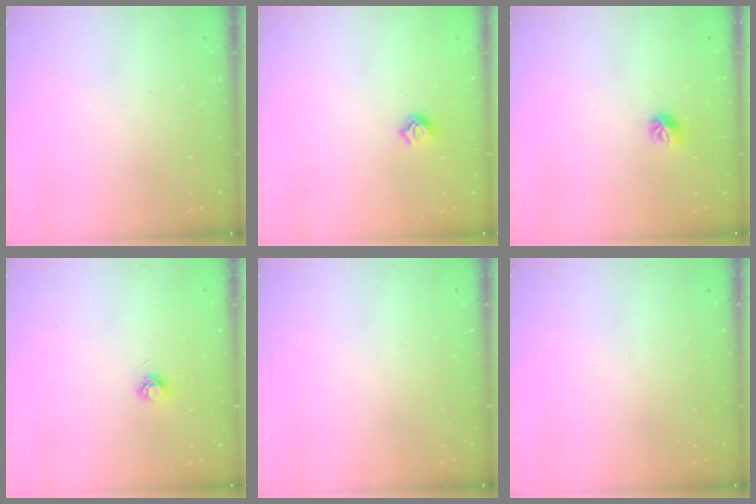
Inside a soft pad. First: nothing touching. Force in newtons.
{"total": 5.4, "press": 5.3, "slide": 1.0}
{"total": 7.4, "press": 7.3, "slide": 0.6}
{"total": 3.4, "press": 3.4, "slide": 0.4}
{"total": 0.0}
{"total": 0.0}